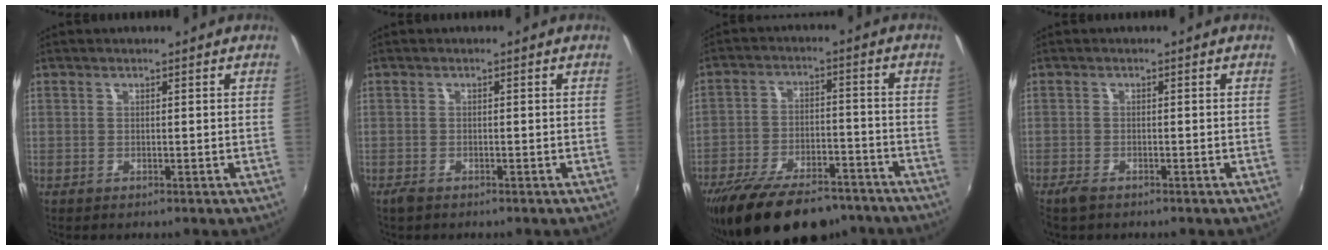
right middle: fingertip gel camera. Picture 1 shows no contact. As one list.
[{"total": 1.5, "force": [-1.2, 0.7, 0.6], "torque": [-0.014, -0.005, -0.024]}, {"total": 19.7, "force": [-15.7, 7.6, 9.3], "torque": [-0.187, -0.015, -0.230]}, {"total": 2.4, "force": [-1.9, 0.9, 1.2], "torque": [-0.031, -0.006, -0.039]}]